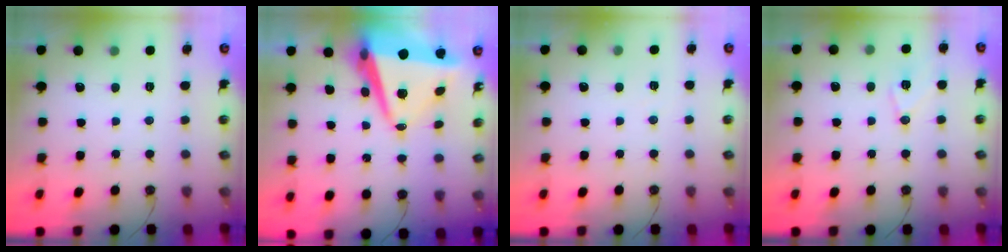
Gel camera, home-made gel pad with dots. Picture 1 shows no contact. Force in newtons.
{"total": 12.9, "press": 12.5, "slide": 3.0}
{"total": 2.4, "press": 2.2, "slide": 1.1}
{"total": 8.7, "press": 8.7, "slide": 1.0}